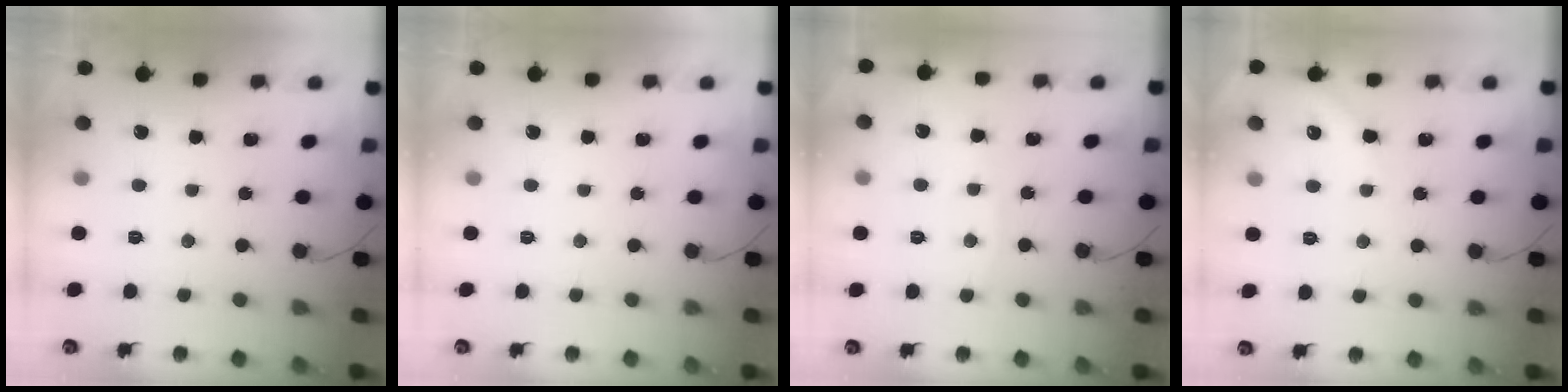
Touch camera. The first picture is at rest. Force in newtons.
{"total": 0.0}
{"total": 2.9, "press": 2.8, "slide": 0.4}
{"total": 3.1, "press": 3.1, "slide": 0.5}